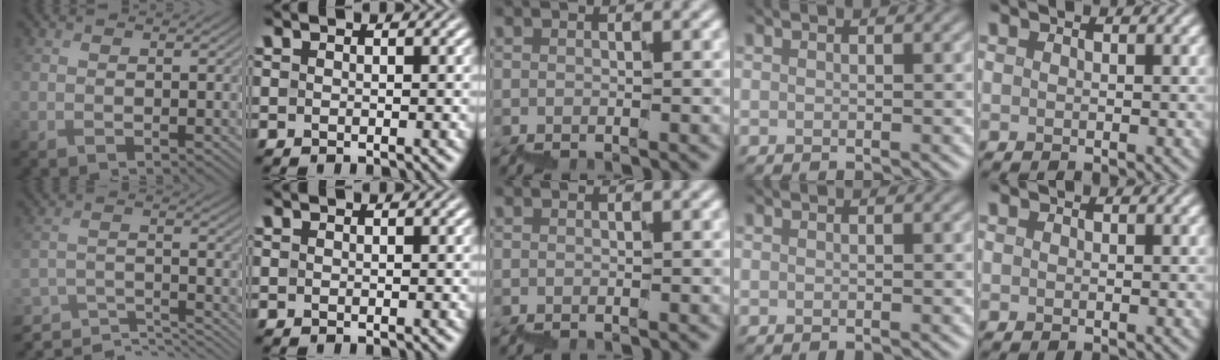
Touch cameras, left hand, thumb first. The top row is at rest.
{"thumb": {"total": 9.2, "force": [-8.3, 2.2, 3.4], "torque": [-0.073, -0.001, -0.124]}}